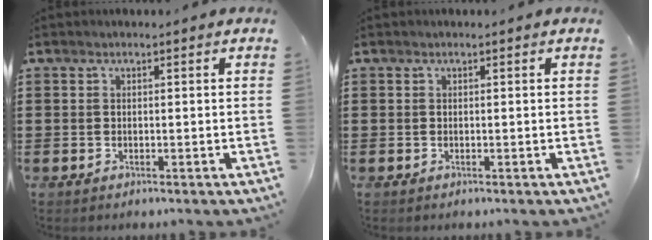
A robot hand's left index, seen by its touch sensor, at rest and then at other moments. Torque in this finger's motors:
{"motor_torque": [0.00, 0.00, 0.00, -0.01]}